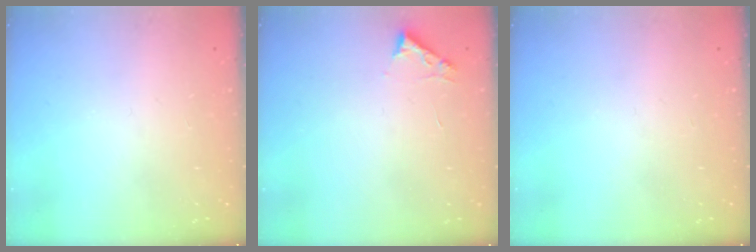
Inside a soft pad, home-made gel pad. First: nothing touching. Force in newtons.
{"total": 2.7, "press": 2.7, "slide": 0.3}
{"total": 0.0}